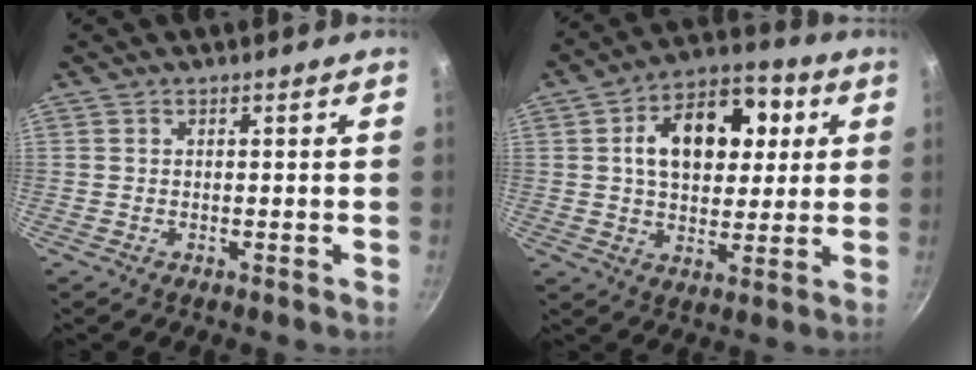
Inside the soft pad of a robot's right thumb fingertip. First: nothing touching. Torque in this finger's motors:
{"motor_torque": [1.45, 2.12, 0.10, -0.03, 0.11]}